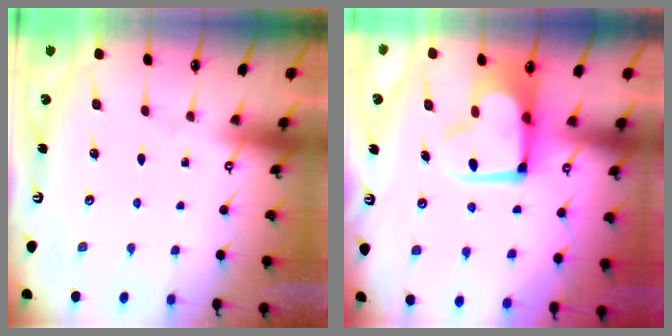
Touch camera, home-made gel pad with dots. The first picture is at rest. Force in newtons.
{"total": 5.2, "press": 5.0, "slide": 1.2}